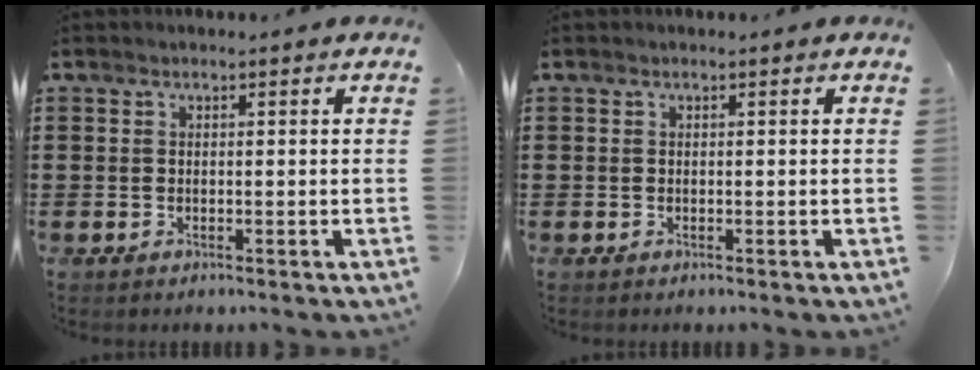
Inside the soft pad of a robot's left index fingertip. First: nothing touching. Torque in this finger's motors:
{"motor_torque": [0.00, 0.00, 0.01, 0.00]}